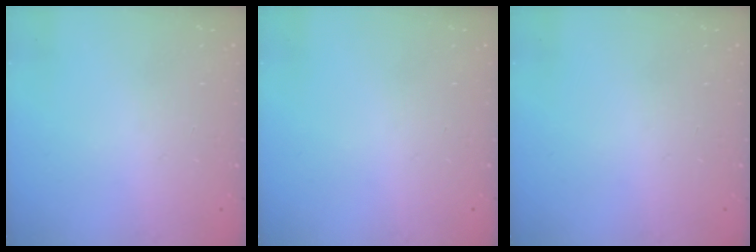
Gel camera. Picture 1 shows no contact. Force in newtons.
{"total": 0.0}
{"total": 0.0}